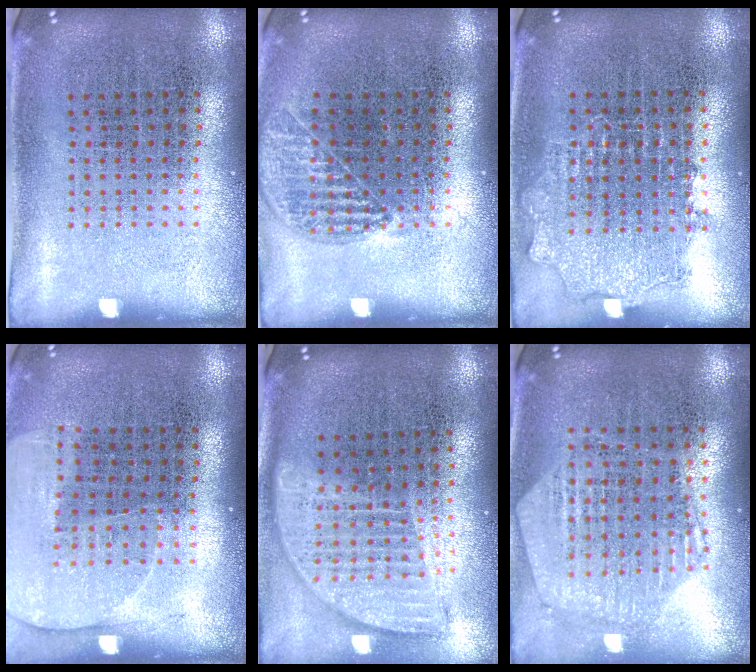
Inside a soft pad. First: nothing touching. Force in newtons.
{"total": 1.0, "press": 1.0, "slide": 0.2}
{"total": 0.9, "press": 0.9, "slide": 0.2}
{"total": 1.4, "press": 1.3, "slide": 0.5}
{"total": 1.8, "press": 1.5, "slide": 1.0}
{"total": 1.1, "press": 1.1, "slide": 0.2}